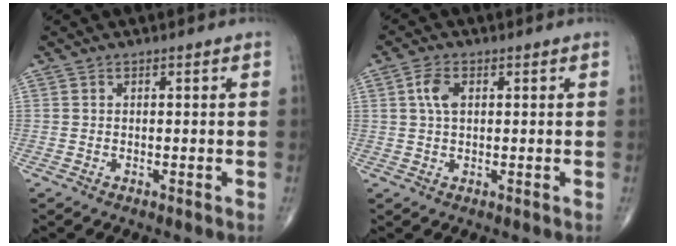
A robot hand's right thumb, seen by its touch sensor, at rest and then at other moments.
{"total": 4.0, "force": [1.1, 2.2, 3.1], "torque": [-0.068, 0.003, 0.019]}